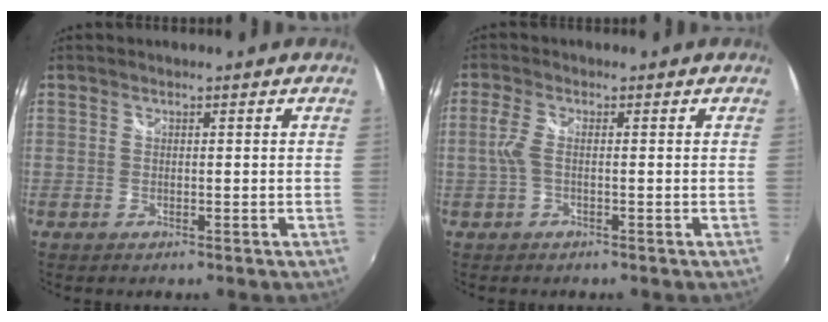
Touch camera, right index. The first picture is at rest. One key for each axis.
{"total": 2.5, "fx": -0.5, "fy": 0.6, "fz": 2.3, "tx": -0.056, "ty": 0.002, "tz": -0.011}